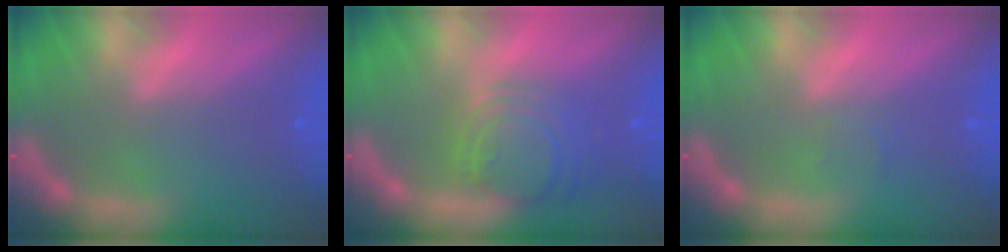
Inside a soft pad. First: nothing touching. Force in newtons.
{"total": 8.1}
{"total": 1.0}